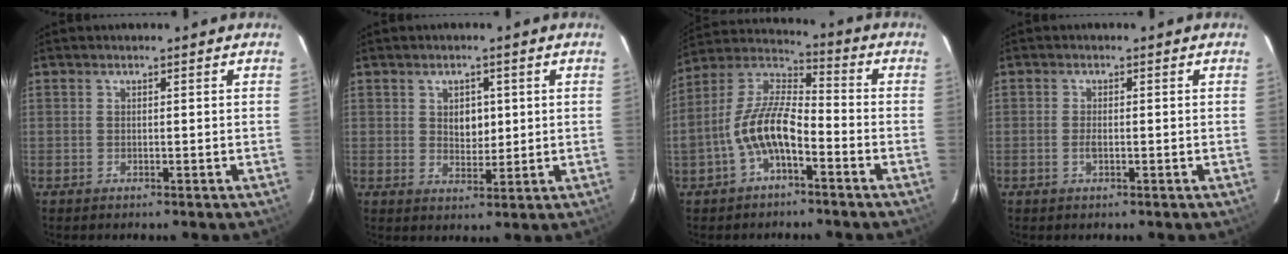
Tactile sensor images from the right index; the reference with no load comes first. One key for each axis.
{"total": 4.1, "fx": 0.9, "fy": 3.1, "fz": 2.6, "tx": -0.037, "ty": 0.004, "tz": 0.017}
{"total": 11.5, "fx": -4.5, "fy": 4.7, "fz": 9.5, "tx": -0.199, "ty": 0.014, "tz": -0.085}
{"total": 1.5, "fx": -0.4, "fy": 0.7, "fz": 1.3, "tx": -0.028, "ty": -0.001, "tz": -0.007}